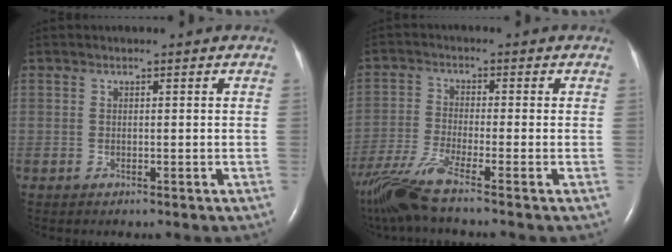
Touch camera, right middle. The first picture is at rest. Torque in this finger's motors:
{"motor_torque": [0.88, -0.88, 0.14, 0.07]}